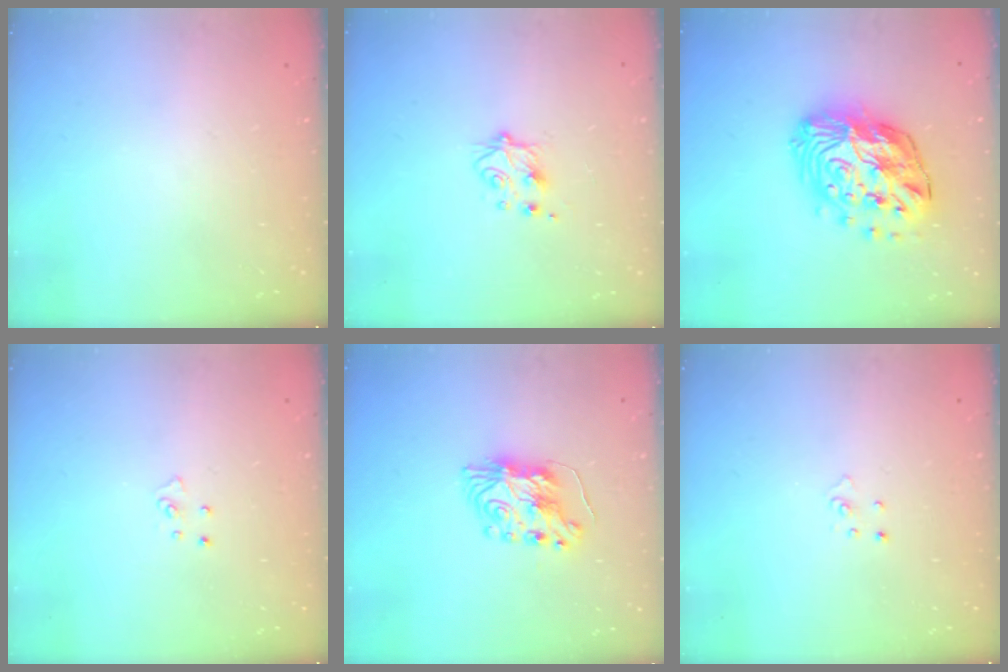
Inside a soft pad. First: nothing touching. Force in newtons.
{"total": 4.9, "press": 4.8, "slide": 0.7}
{"total": 18.7, "press": 18.7, "slide": 1.0}
{"total": 3.7, "press": 3.7, "slide": 0.3}
{"total": 8.6, "press": 8.6, "slide": 0.5}
{"total": 2.8, "press": 2.8, "slide": 0.2}